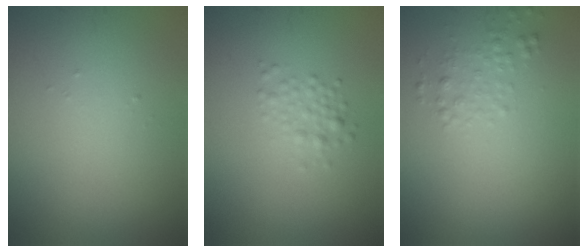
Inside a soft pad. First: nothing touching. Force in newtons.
{"total": 1.7, "press": 1.7, "slide": 0.0}
{"total": 1.6, "press": 1.6, "slide": 0.1}